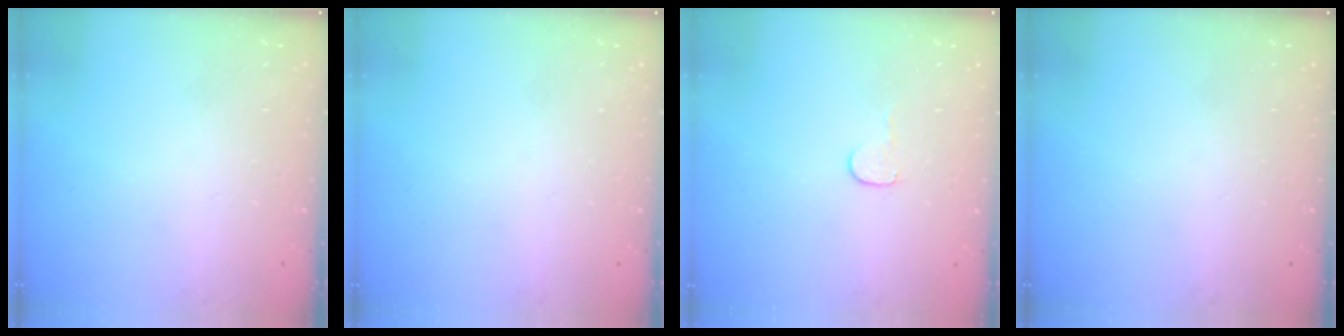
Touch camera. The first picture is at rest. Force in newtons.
{"total": 0.0}
{"total": 4.0, "press": 4.0, "slide": 0.5}
{"total": 0.0}